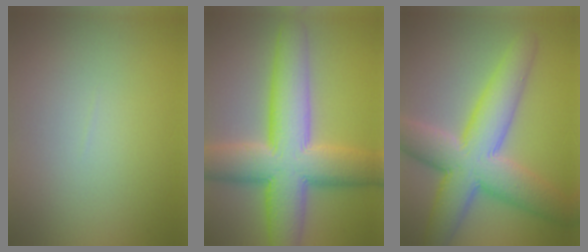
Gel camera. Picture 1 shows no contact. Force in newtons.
{"total": 11.5, "press": 11.5, "slide": 0.3}
{"total": 10.0, "press": 10.0, "slide": 0.6}